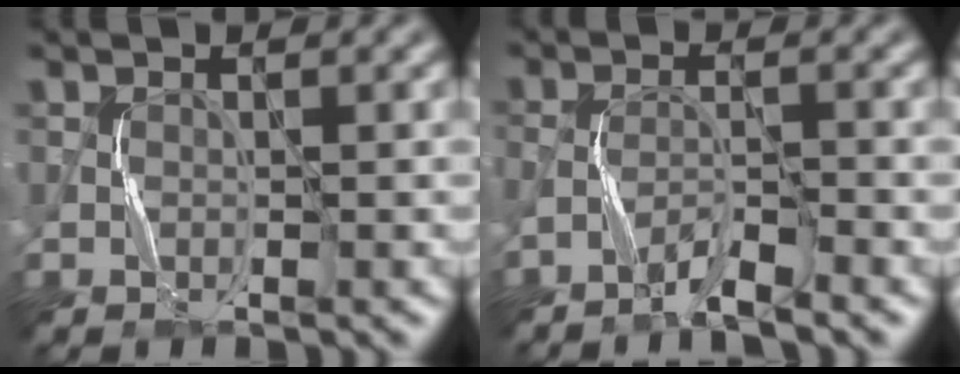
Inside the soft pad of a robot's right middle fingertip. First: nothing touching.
{"total": 2.7, "force": [-2.1, 0.2, 1.7], "torque": [-0.034, 0.006, -0.048]}